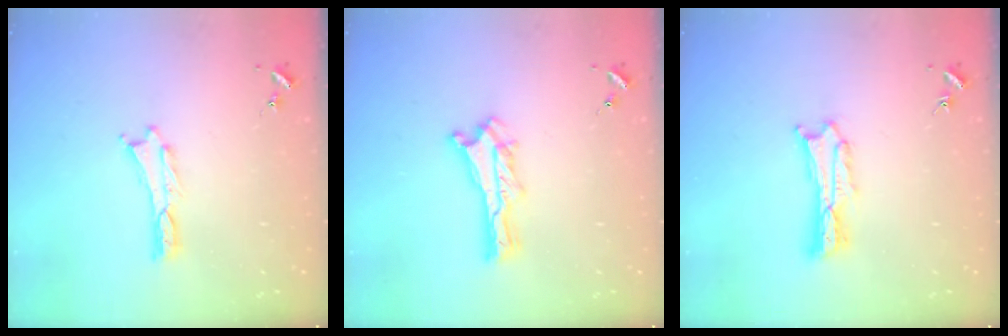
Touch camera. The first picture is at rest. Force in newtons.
{"total": 1.2, "press": 1.2, "slide": 0.2}
{"total": 2.7, "press": 2.7, "slide": 0.3}